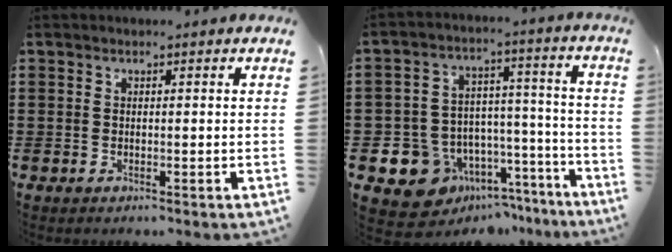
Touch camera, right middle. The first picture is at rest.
{"total": 9.5, "force": [-7.4, 6.0, 1.0], "torque": [-0.034, 0.035, -0.132]}